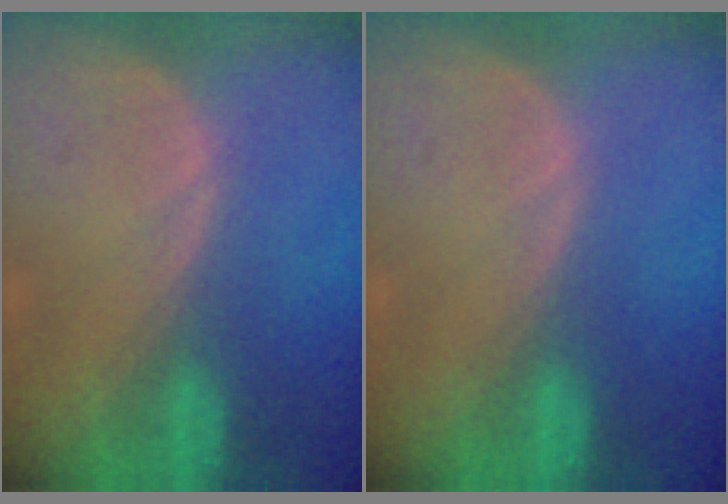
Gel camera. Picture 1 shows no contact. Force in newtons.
{"total": 0.0}